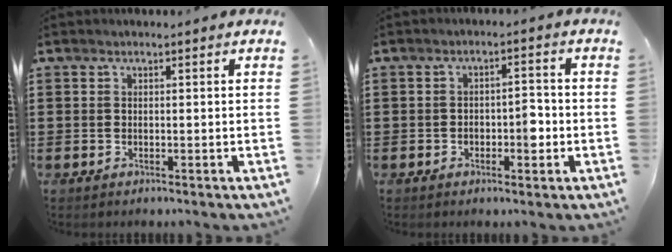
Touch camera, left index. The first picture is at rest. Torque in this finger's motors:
{"motor_torque": [0.46, 0.24, 0.15, 0.04]}